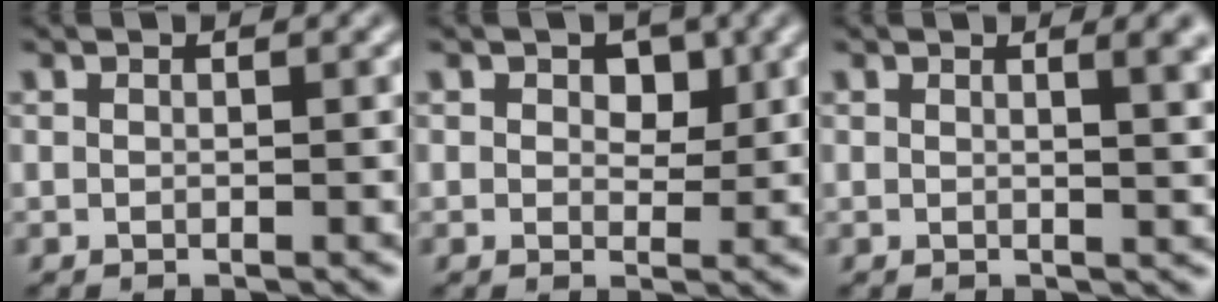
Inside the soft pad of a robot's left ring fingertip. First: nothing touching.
{"total": 2.4, "force": [0.8, 1.6, 1.6], "torque": [-0.023, -0.002, 0.008]}
{"total": 3.4, "force": [1.4, 1.3, 2.8], "torque": [-0.019, 0.004, 0.016]}